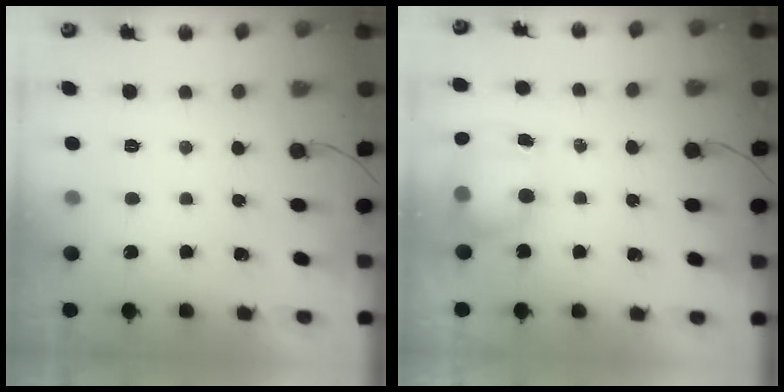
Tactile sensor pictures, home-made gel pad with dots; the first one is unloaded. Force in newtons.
{"total": 7.9, "press": 7.6, "slide": 2.3}